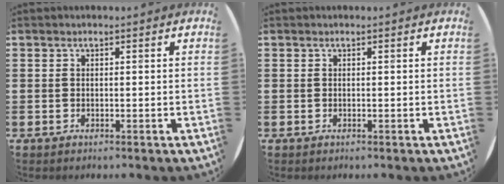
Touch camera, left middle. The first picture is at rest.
{"total": 0.0}